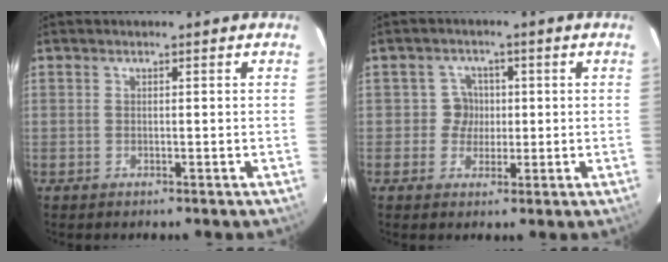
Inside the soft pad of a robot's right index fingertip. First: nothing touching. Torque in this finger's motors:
{"motor_torque": [0.09, 0.03, 0.02, 0.00]}